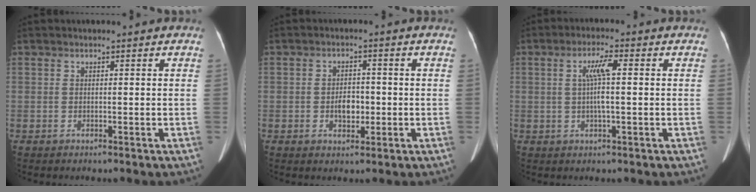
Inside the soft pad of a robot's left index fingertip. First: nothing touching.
{"total": 3.3, "force": [-0.7, 2.1, 2.5], "torque": [-0.041, 0.006, -0.009]}
{"total": 4.8, "force": [0.5, 0.2, 4.8], "torque": [-0.096, 0.007, 0.009]}